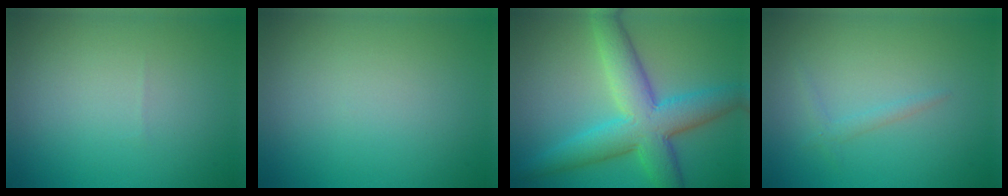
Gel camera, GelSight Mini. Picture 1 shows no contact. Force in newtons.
{"total": 0.0}
{"total": 8.2, "press": 8.2, "slide": 0.1}
{"total": 0.9, "press": 0.9, "slide": 0.1}